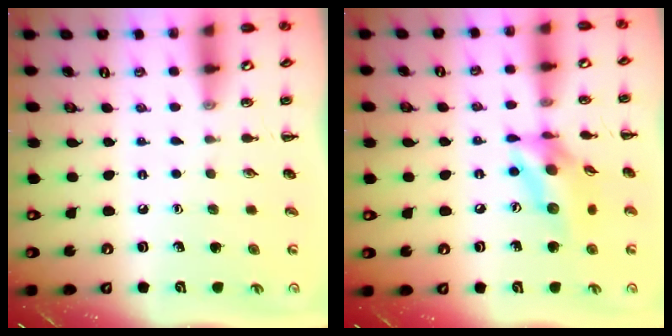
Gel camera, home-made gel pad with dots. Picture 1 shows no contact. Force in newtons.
{"total": 13.8, "press": 13.4, "slide": 3.2}